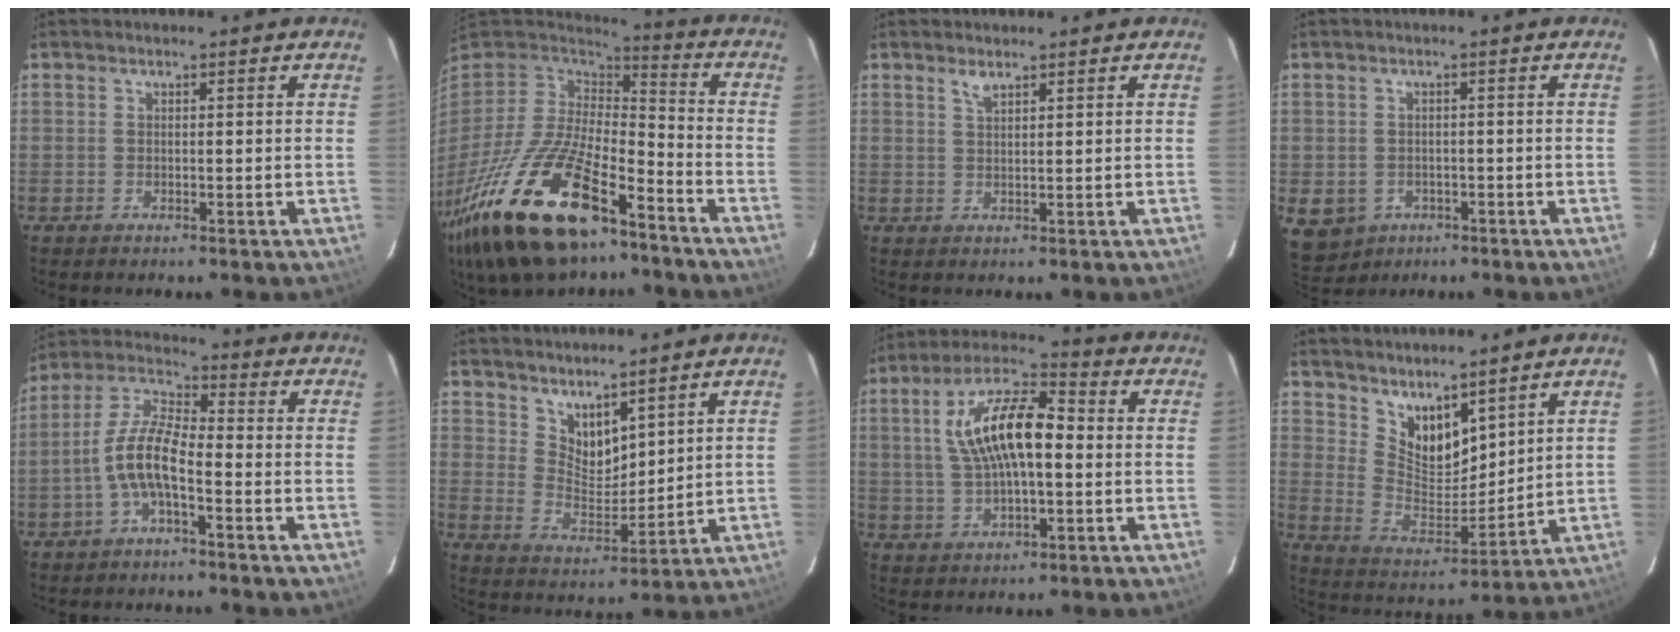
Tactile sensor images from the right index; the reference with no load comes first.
{"total": 28.2, "force": [-17.4, 11.1, 19.2], "torque": [-0.396, -0.052, -0.299]}
{"total": 1.7, "force": [1.3, 0.4, 1.1], "torque": [-0.020, 0.002, 0.023]}
{"total": 7.5, "force": [-2.8, 6.4, 2.7], "torque": [-0.067, 0.002, -0.025]}
{"total": 8.4, "force": [-3.3, 2.5, 7.3], "torque": [-0.161, 0.015, -0.066]}
{"total": 7.2, "force": [5.7, 3.3, 2.9], "torque": [-0.042, -0.002, 0.114]}
{"total": 14.5, "force": [1.1, 5.8, 13.3], "torque": [-0.251, 0.023, 0.019]}
{"total": 10.6, "force": [8.2, 4.8, 4.7], "torque": [-0.085, -0.004, 0.165]}